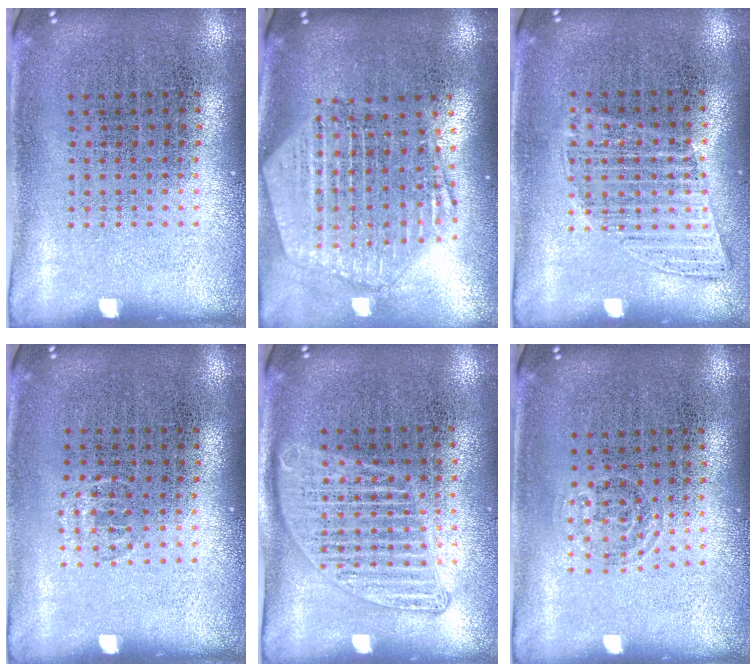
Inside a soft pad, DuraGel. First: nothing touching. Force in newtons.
{"total": 2.4, "press": 2.1, "slide": 1.2}
{"total": 1.0, "press": 1.0, "slide": 0.3}
{"total": 0.5, "press": 0.4, "slide": 0.3}
{"total": 1.5, "press": 1.4, "slide": 0.5}
{"total": 0.7, "press": 0.6, "slide": 0.5}